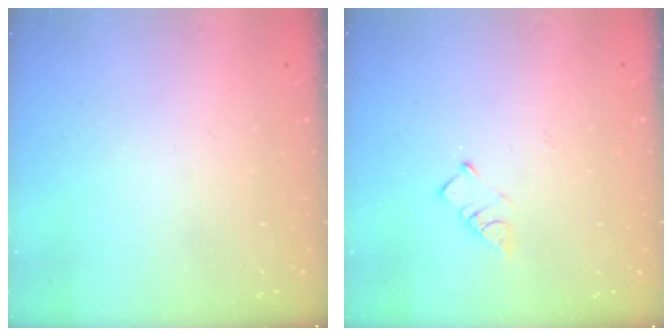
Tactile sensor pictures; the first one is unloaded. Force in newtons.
{"total": 2.9, "press": 2.9, "slide": 0.0}